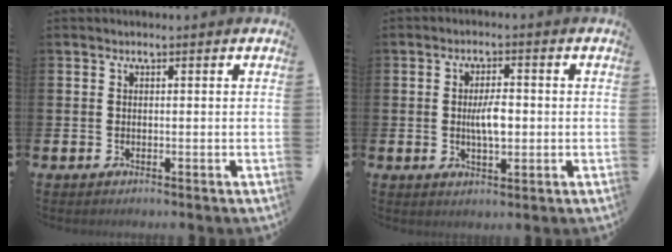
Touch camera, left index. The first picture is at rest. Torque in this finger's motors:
{"motor_torque": [0.15, 0.14, 0.25, 0.13]}